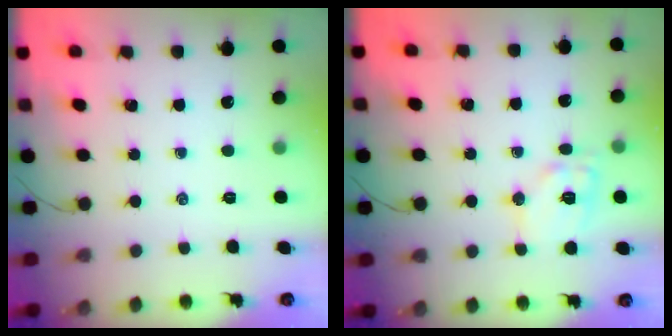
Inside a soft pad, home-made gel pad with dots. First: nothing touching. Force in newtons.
{"total": 11.3, "press": 11.3, "slide": 1.0}